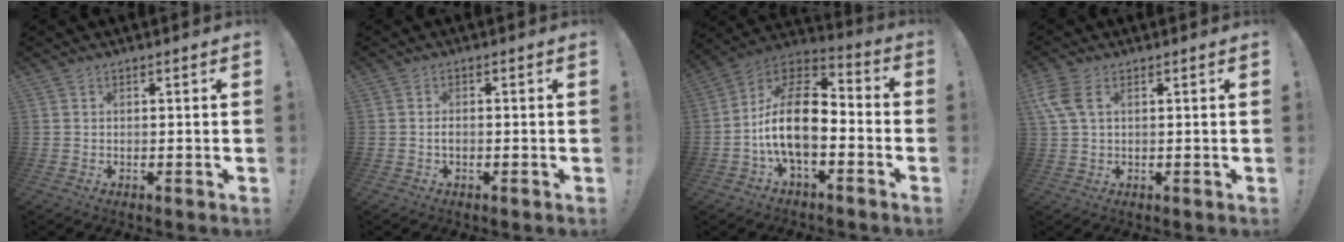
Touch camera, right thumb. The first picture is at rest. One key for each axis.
{"total": 1.1, "fx": -0.5, "fy": 0.3, "fz": 0.9, "tx": -0.020, "ty": 0.003, "tz": -0.009}
{"total": 17.6, "fx": -3.5, "fy": 9.4, "fz": 14.5, "tx": -0.277, "ty": 0.023, "tz": -0.055}
{"total": 6.0, "fx": 2.2, "fy": 3.2, "fz": 4.6, "tx": -0.118, "ty": 0.000, "tz": 0.040}